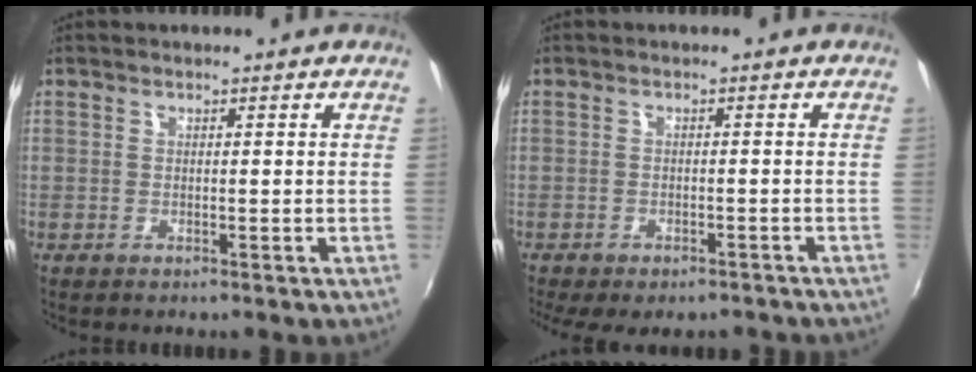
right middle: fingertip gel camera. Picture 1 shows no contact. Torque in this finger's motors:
{"motor_torque": [1.09, -1.05, 0.49, 0.13]}